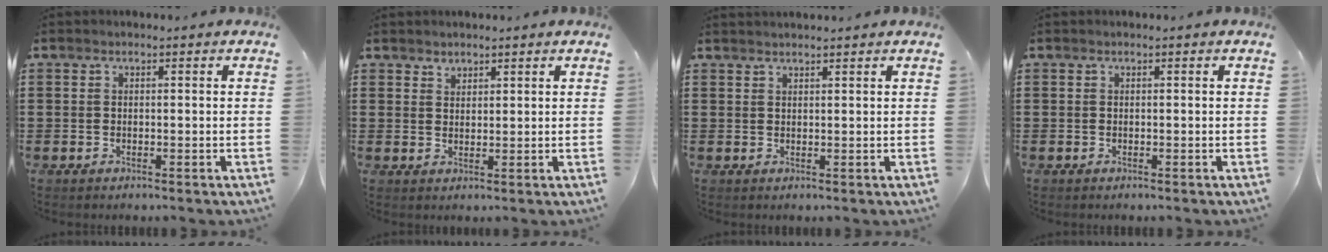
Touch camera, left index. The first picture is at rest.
{"total": 1.7, "force": [1.5, 0.7, -0.2], "torque": [0.000, 0.001, 0.030]}
{"total": 1.0, "force": [1.0, 0.0, 0.0], "torque": [-0.002, -0.001, 0.021]}
{"total": 0.0}